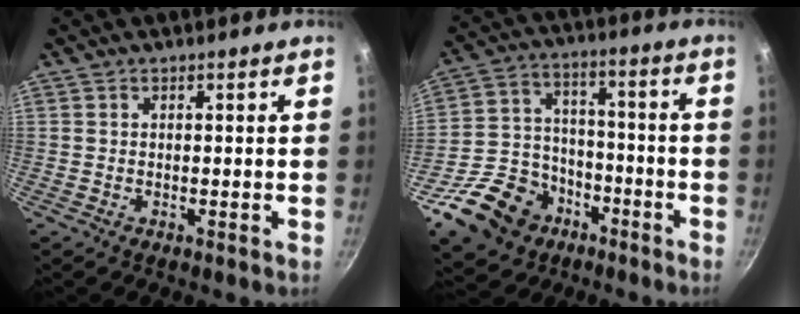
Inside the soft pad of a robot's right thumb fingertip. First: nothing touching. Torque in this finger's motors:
{"motor_torque": [0.54, -0.29, -0.15, -0.26, 0.06]}